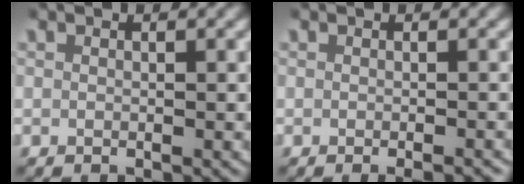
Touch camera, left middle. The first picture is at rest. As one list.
[{"total": 1.6, "force": [-1.3, 0.2, 0.9], "torque": [-0.003, 0.002, -0.020]}]